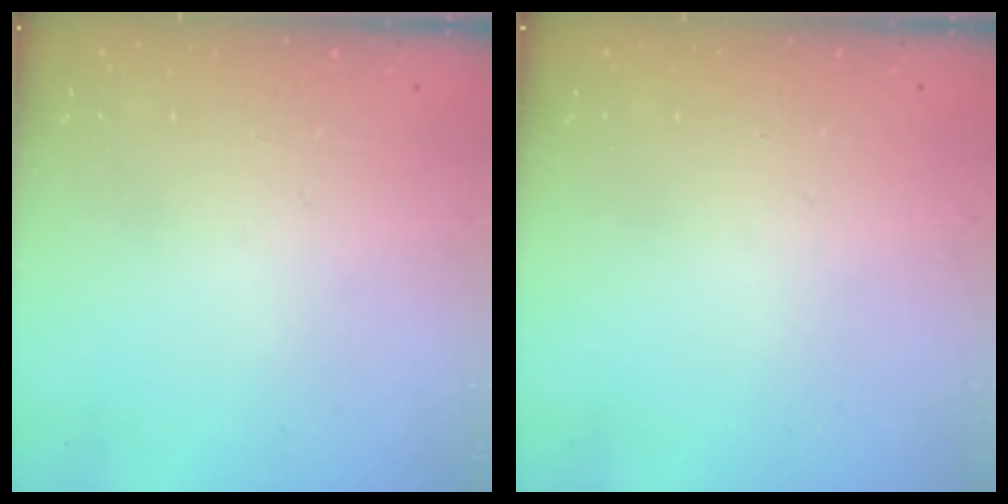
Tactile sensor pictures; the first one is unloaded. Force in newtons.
{"total": 0.0}